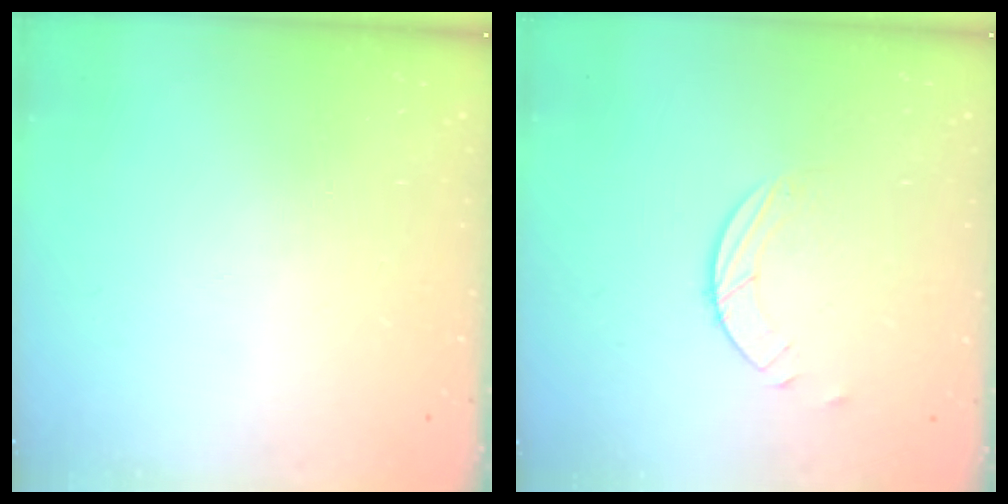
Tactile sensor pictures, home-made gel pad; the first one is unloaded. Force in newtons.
{"total": 2.0, "press": 2.0, "slide": 0.2}